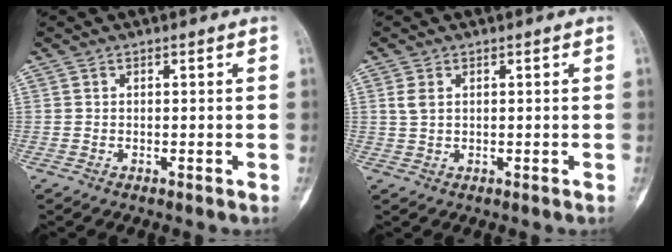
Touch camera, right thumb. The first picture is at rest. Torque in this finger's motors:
{"motor_torque": [-0.34, -0.03, 0.23, -0.14, -0.04]}